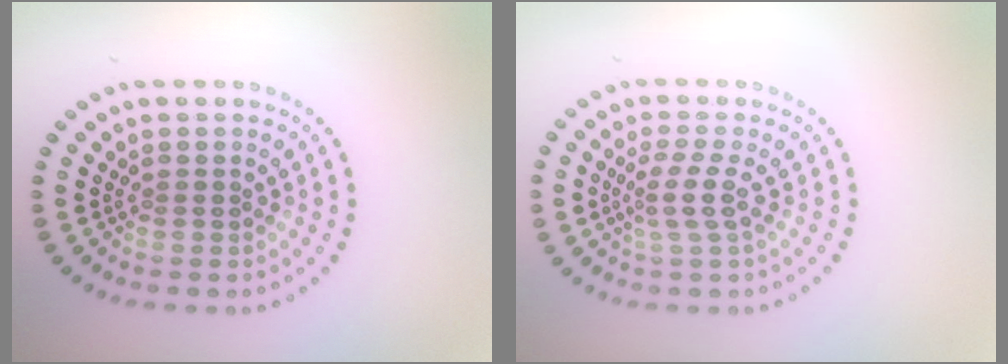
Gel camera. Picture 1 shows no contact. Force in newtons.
{"total": 2.2, "press": 1.7, "slide": 1.4}